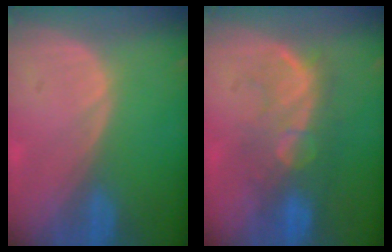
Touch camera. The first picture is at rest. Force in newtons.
{"total": 8.4, "press": 8.1, "slide": 2.2}